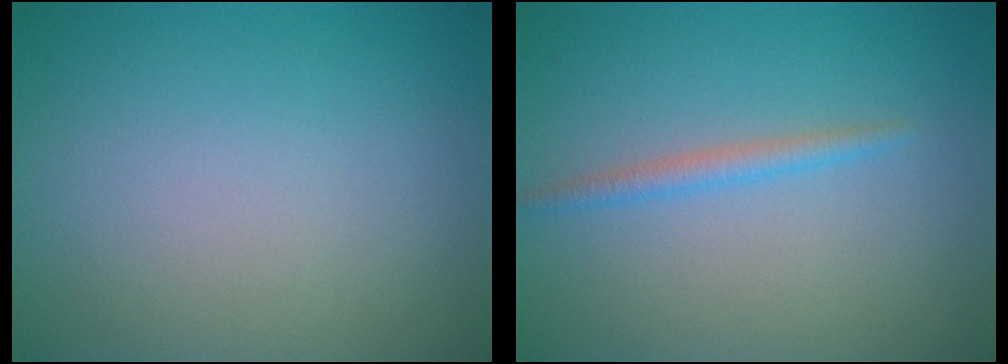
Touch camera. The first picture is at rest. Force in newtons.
{"total": 1.5, "press": 1.5, "slide": 0.1}